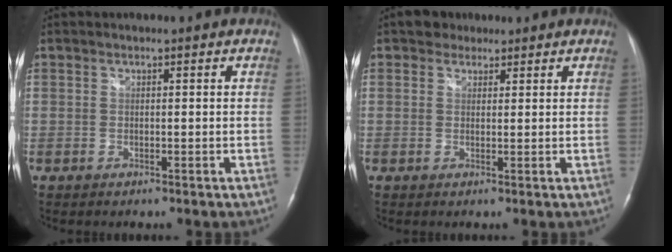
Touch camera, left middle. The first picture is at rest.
{"total": 2.5, "force": [1.7, 1.8, 0.2], "torque": [-0.003, 0.014, 0.025]}